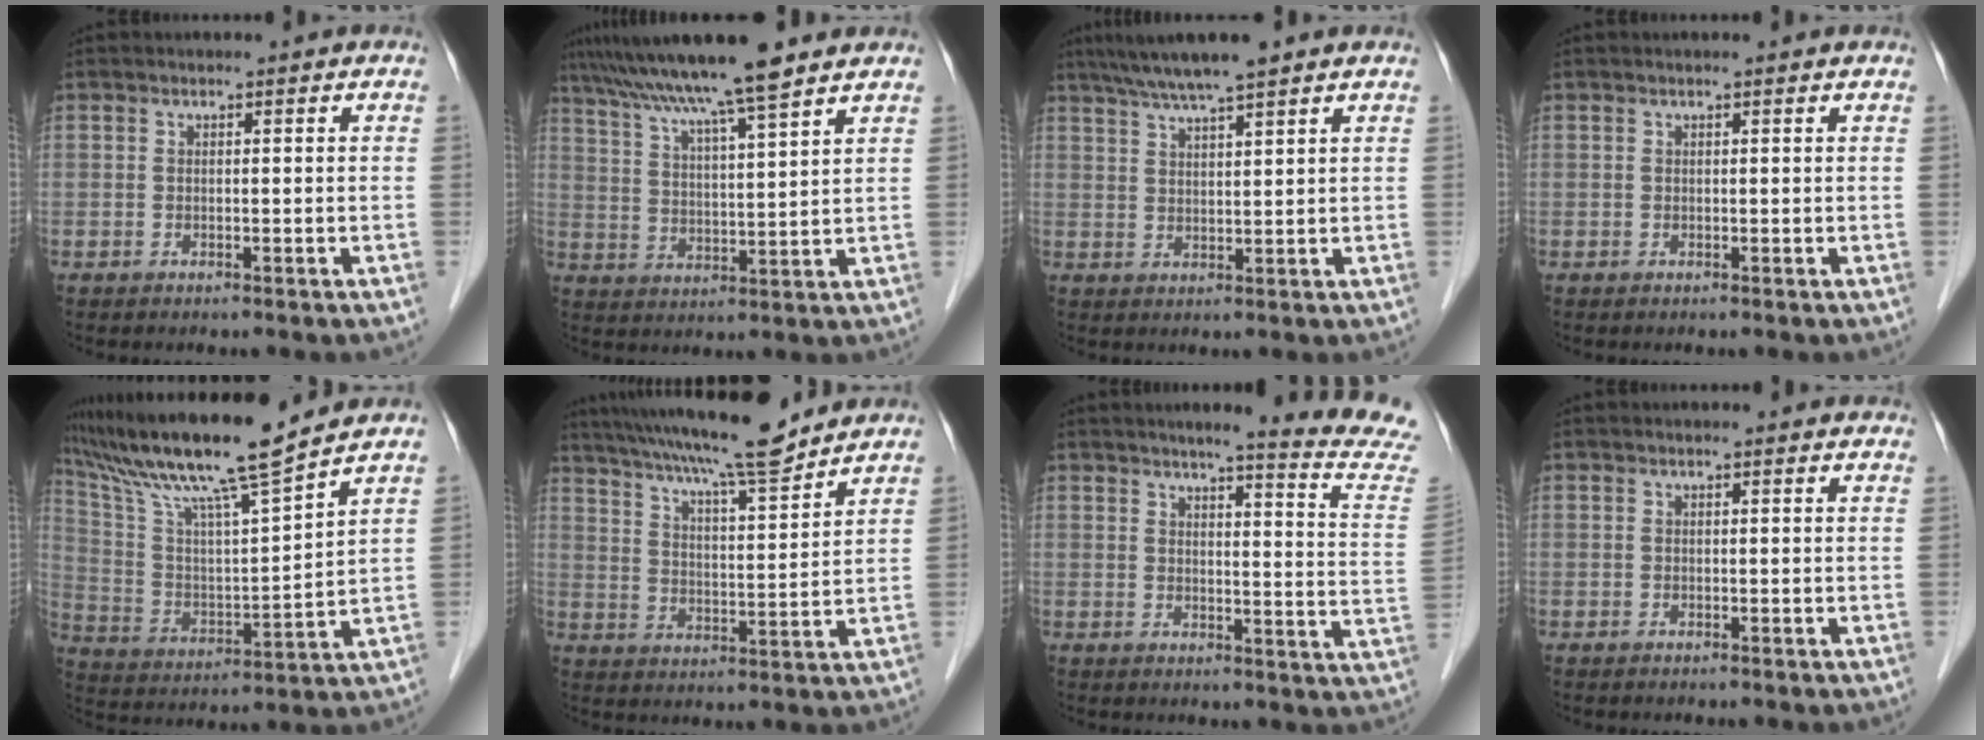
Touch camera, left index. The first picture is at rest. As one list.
[{"total": 13.3, "force": [10.8, -0.5, 7.7], "torque": [-0.139, 0.024, 0.176]}, {"total": 7.5, "force": [6.0, 0.1, 4.5], "torque": [-0.077, 0.025, 0.102]}, {"total": 1.1, "force": [1.0, 0.0, 0.4], "torque": [-0.013, 0.010, 0.013]}, {"total": 17.5, "force": [14.5, -0.7, 9.7], "torque": [-0.187, 0.011, 0.258]}, {"total": 16.4, "force": [14.0, 1.1, 8.3], "torque": [-0.146, 0.013, 0.221]}, {"total": 14.6, "force": [13.4, -1.5, 5.6], "torque": [-0.070, -0.087, 0.140]}, {"total": 2.9, "force": [2.6, 0.6, 1.0], "torque": [-0.015, 0.014, 0.021]}]